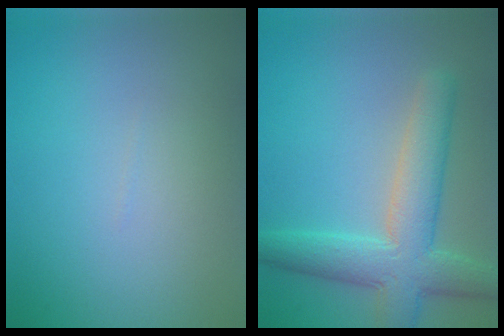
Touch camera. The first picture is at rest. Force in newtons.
{"total": 6.5, "press": 6.5, "slide": 0.3}